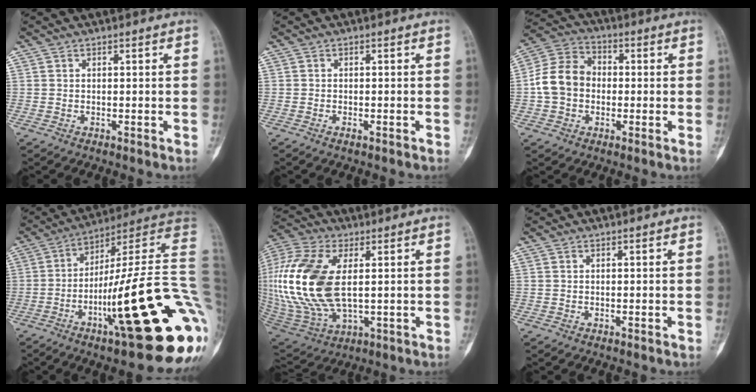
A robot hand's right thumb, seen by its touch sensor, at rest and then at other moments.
{"total": 0.8, "force": [-0.5, 0.4, 0.4], "torque": [-0.004, 0.003, -0.009]}
{"total": 10.6, "force": [-0.8, 8.6, 6.1], "torque": [-0.100, 0.033, -0.026]}
{"total": 31.3, "force": [-8.8, 5.7, 29.5], "torque": [-0.330, 0.052, -0.139]}
{"total": 23.2, "force": [2.3, 12.6, 19.3], "torque": [-0.428, -0.013, 0.047]}
{"total": 0.0}